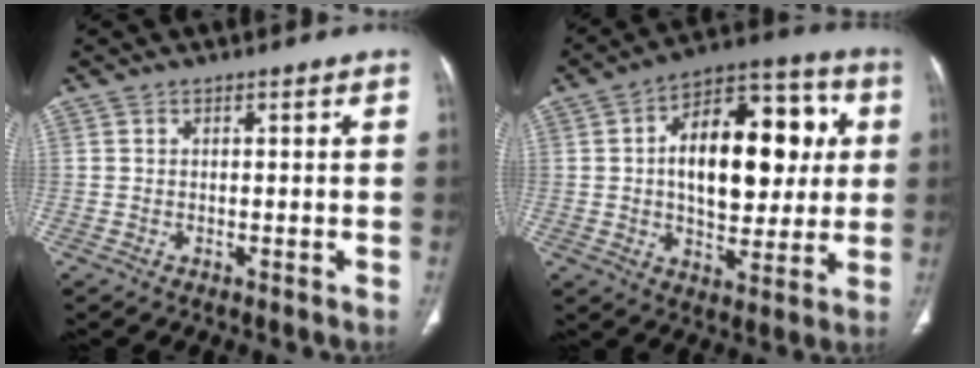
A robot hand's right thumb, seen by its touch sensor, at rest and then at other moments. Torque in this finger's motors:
{"motor_torque": [-0.46, 2.24, 0.53, 0.54, 0.14]}